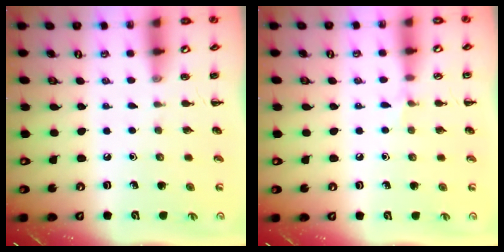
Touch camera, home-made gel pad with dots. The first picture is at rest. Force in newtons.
{"total": 3.7, "press": 3.5, "slide": 1.3}